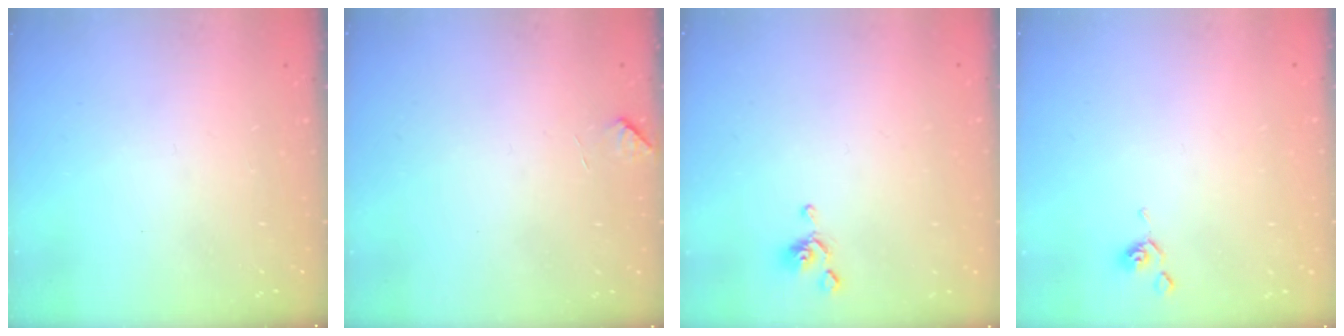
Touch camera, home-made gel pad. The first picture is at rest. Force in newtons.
{"total": 2.7, "press": 2.7, "slide": 0.6}
{"total": 0.0}
{"total": 0.8, "press": 0.8, "slide": 0.2}